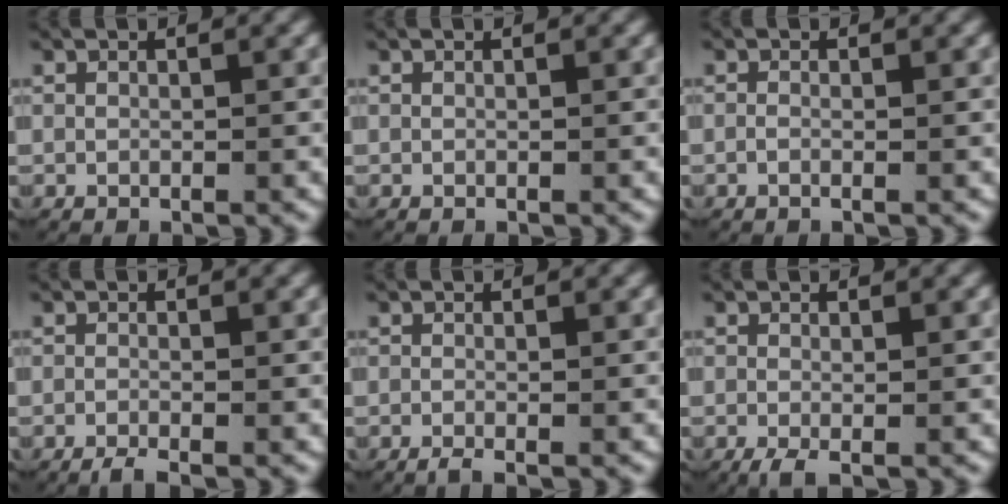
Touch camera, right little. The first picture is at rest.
{"total": 0.0}
{"total": 0.5, "force": [-0.3, -0.1, 0.4], "torque": [-0.011, -0.002, -0.008]}
{"total": 1.5, "force": [-1.4, 0.1, 0.7], "torque": [-0.015, -0.007, -0.022]}
{"total": 1.3, "force": [-1.0, 0.1, 0.8], "torque": [-0.015, -0.007, -0.016]}
{"total": 1.8, "force": [-1.1, 0.6, 1.3], "torque": [-0.029, -0.010, -0.014]}